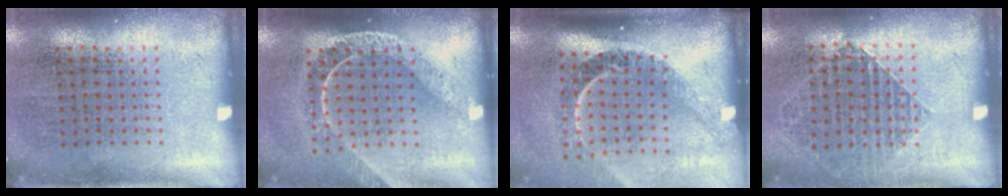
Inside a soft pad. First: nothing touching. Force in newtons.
{"total": 1.8, "press": 1.5, "slide": 1.0}
{"total": 2.2, "press": 1.6, "slide": 1.6}
{"total": 1.0, "press": 1.0, "slide": 0.2}